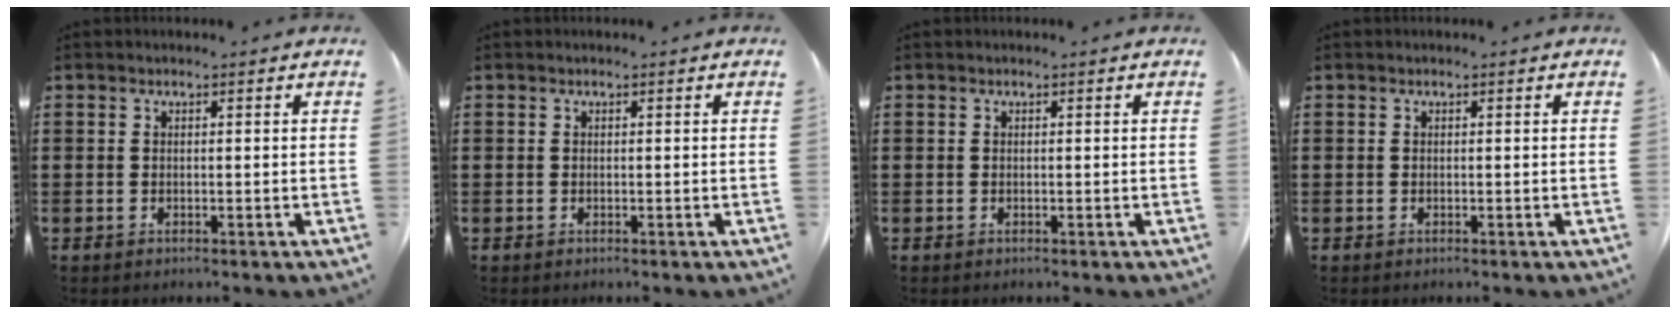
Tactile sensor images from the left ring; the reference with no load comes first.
{"total": 0.0}
{"total": 0.0}
{"total": 0.0}